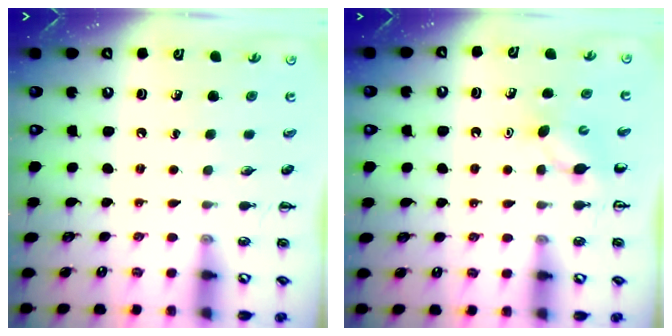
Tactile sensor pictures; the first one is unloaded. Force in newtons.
{"total": 3.8, "press": 3.6, "slide": 1.3}